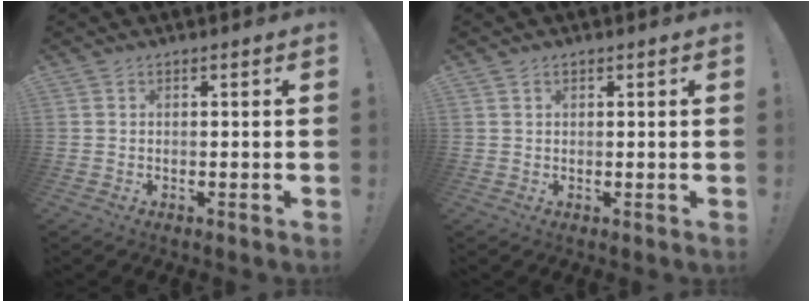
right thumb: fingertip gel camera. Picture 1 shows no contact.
{"total": 0.8, "force": [0.5, 0.6, 0.2], "torque": [-0.003, 0.000, 0.008]}